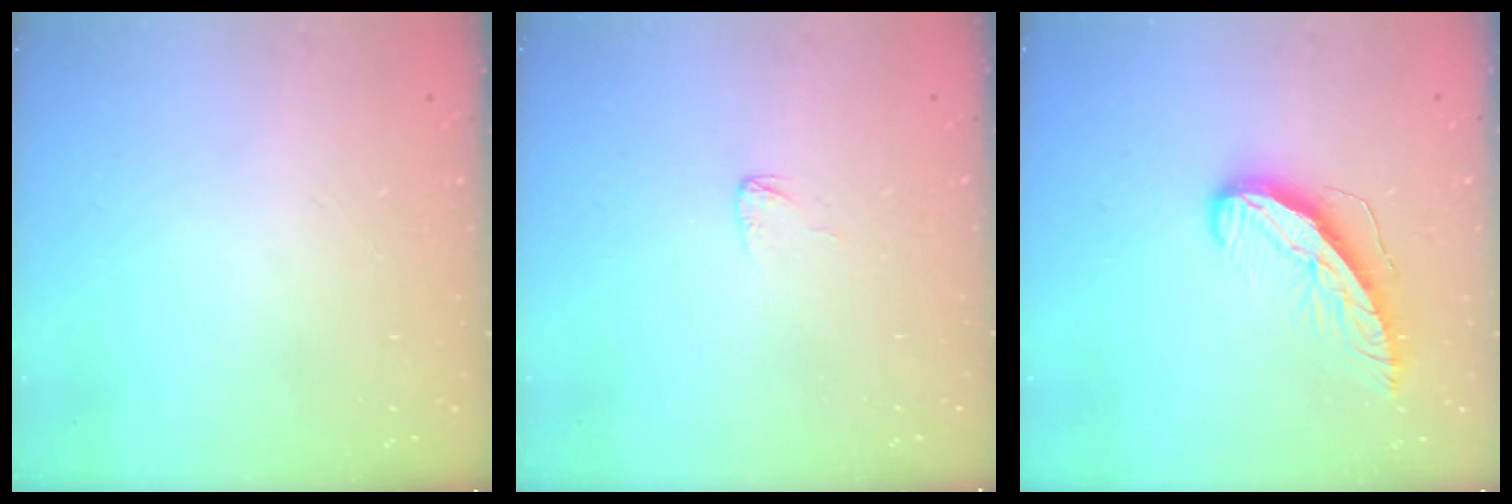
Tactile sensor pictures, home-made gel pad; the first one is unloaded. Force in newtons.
{"total": 2.9, "press": 2.9, "slide": 0.2}
{"total": 10.0, "press": 10.0, "slide": 0.5}